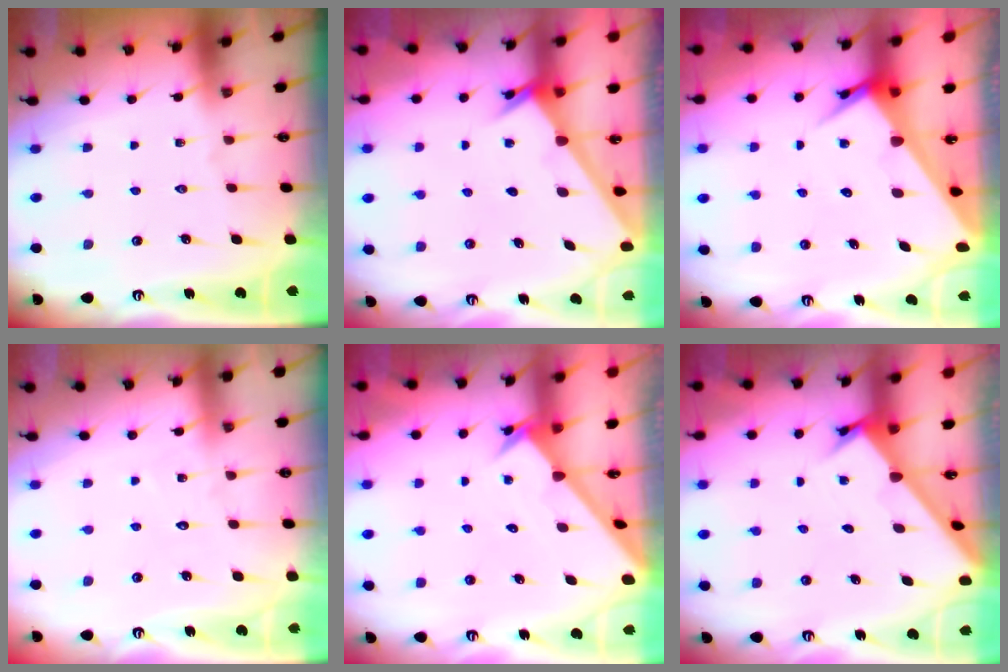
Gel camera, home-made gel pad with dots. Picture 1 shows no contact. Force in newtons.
{"total": 2.5, "press": 2.5, "slide": 0.2}
{"total": 5.4, "press": 5.4, "slide": 0.5}
{"total": 4.6, "press": 4.6, "slide": 0.3}
{"total": 2.5, "press": 2.5, "slide": 0.2}
{"total": 2.1, "press": 2.1, "slide": 0.2}